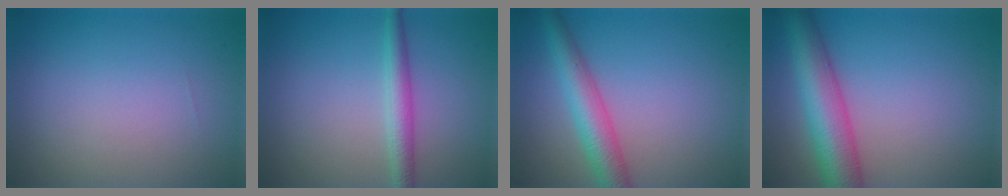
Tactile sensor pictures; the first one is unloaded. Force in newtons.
{"total": 2.6, "press": 2.6, "slide": 0.0}
{"total": 4.7, "press": 4.7, "slide": 0.2}
{"total": 7.5, "press": 7.5, "slide": 0.4}